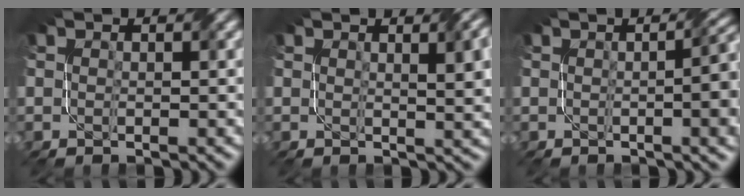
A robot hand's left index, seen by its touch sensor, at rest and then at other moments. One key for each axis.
{"total": 4.3, "fx": 1.7, "fy": 1.3, "fz": 3.7, "tx": -0.036, "ty": 0.007, "tz": 0.023}
{"total": 7.9, "fx": -0.1, "fy": 3.1, "fz": 7.3, "tx": -0.043, "ty": 0.014, "tz": -0.005}